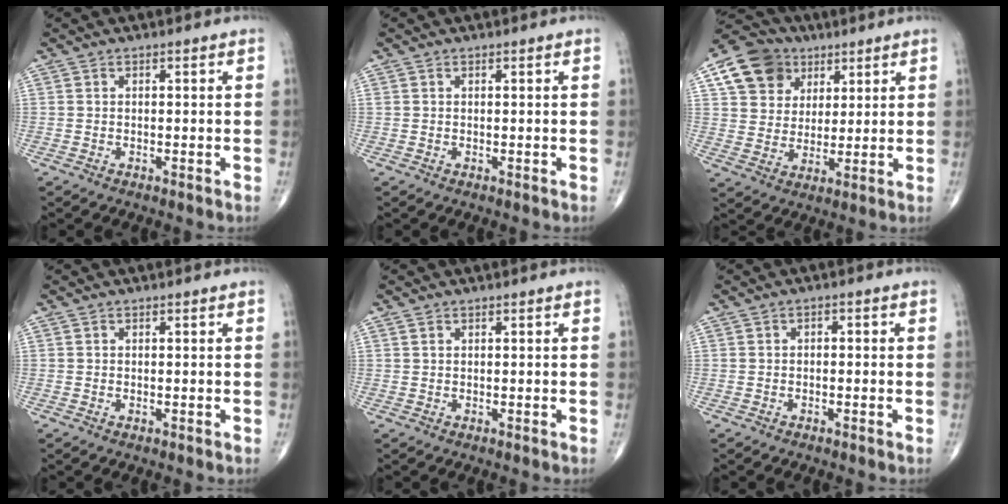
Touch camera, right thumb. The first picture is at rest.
{"total": 0.0}
{"total": 12.4, "force": [5.8, 9.9, 4.7], "torque": [-0.061, -0.006, 0.105]}
{"total": 0.0}
{"total": 0.5, "force": [0.4, 0.3, 0.2], "torque": [-0.004, 0.002, 0.009]}
{"total": 1.0, "force": [-0.2, 0.7, 0.7], "torque": [-0.001, 0.004, -0.009]}